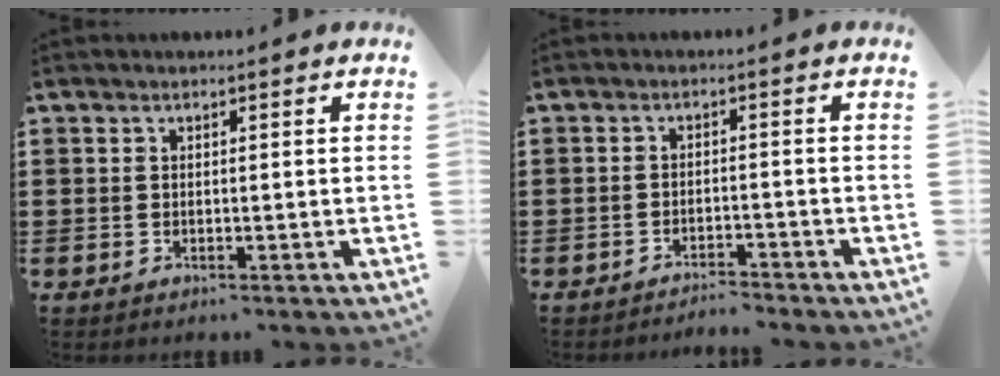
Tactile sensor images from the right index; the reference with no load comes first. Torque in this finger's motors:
{"motor_torque": [0.44, -0.51, 0.04, 0.00]}